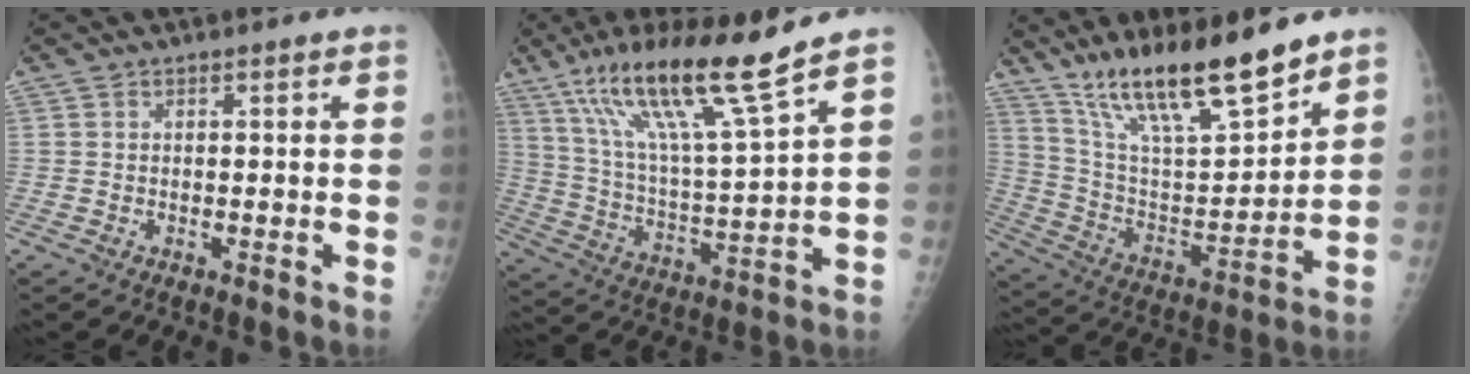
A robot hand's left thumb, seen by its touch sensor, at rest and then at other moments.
{"total": 18.1, "force": [12.3, 0.9, 13.2], "torque": [-0.227, -0.058, 0.226]}
{"total": 19.8, "force": [15.1, 4.1, 12.2], "torque": [-0.183, -0.077, 0.275]}